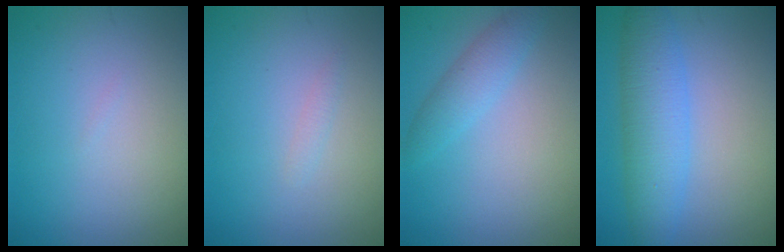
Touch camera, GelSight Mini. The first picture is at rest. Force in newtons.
{"total": 0.6, "press": 0.6, "slide": 0.0}
{"total": 2.3, "press": 2.3, "slide": 0.2}
{"total": 5.3, "press": 5.3, "slide": 0.3}